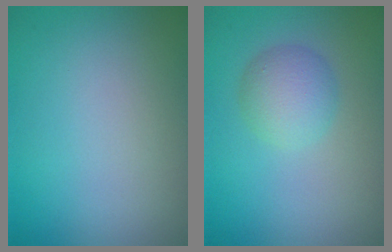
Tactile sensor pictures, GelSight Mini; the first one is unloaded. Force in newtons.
{"total": 2.9, "press": 2.9, "slide": 0.1}